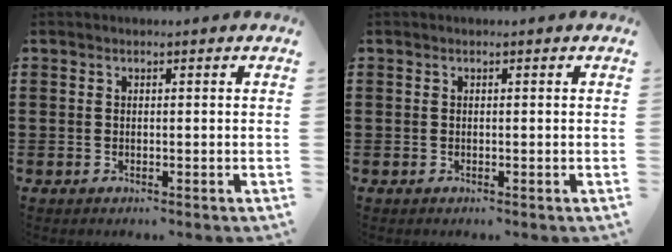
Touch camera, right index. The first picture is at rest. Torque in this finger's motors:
{"motor_torque": [0.00, 0.00, 0.00, 0.00]}